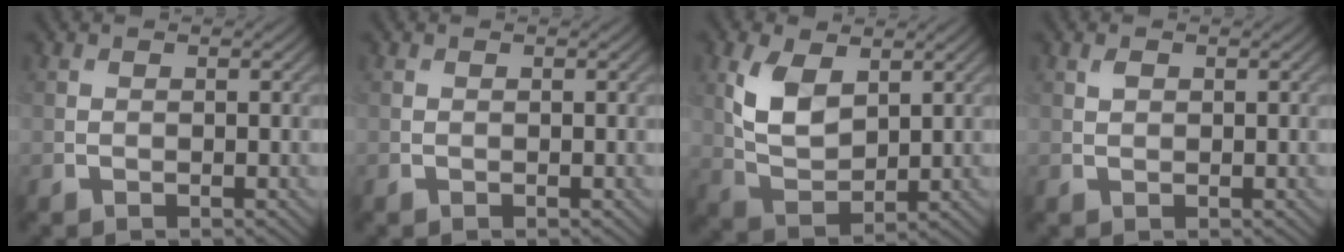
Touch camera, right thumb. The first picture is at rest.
{"total": 0.0}
{"total": 7.5, "force": [2.6, 4.1, 5.6], "torque": [-0.127, -0.002, 0.053]}
{"total": 0.8, "force": [0.4, 0.5, 0.5], "torque": [-0.014, 0.000, 0.009]}